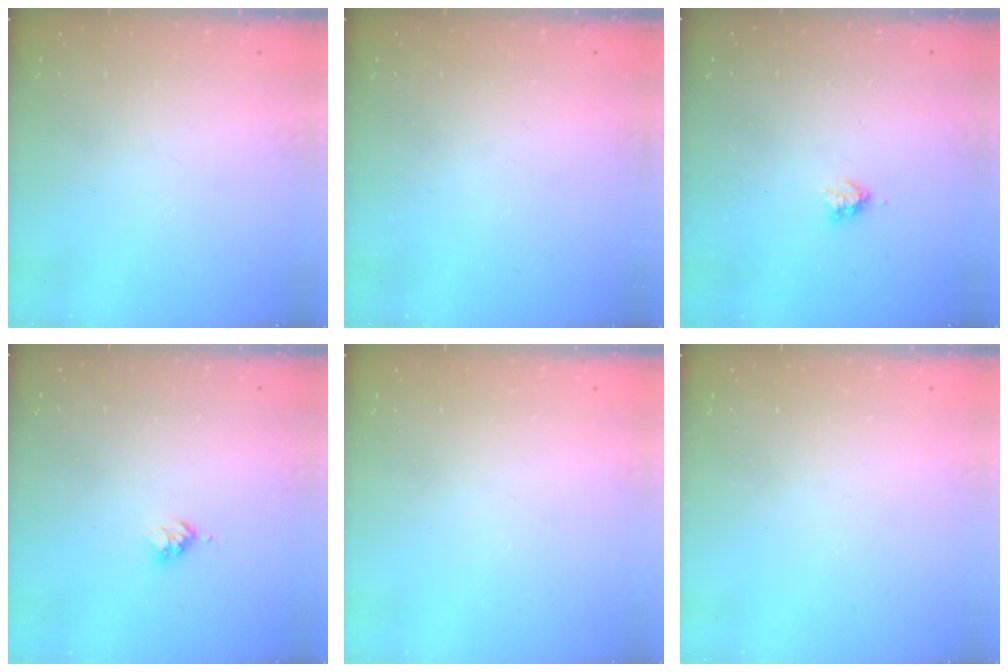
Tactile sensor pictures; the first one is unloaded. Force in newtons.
{"total": 0.0}
{"total": 2.9, "press": 2.9, "slide": 0.5}
{"total": 3.0, "press": 2.9, "slide": 0.4}
{"total": 0.0}
{"total": 0.0}